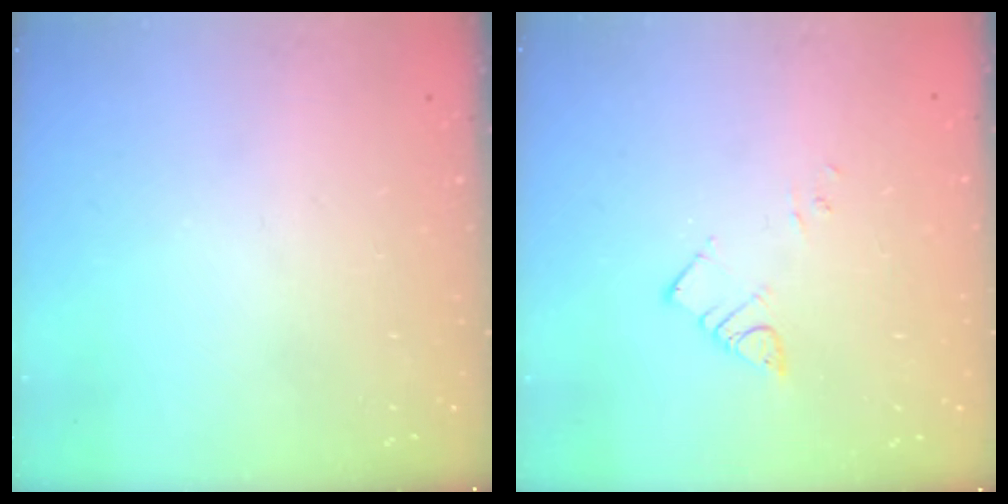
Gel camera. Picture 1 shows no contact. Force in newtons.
{"total": 3.4, "press": 3.4, "slide": 0.3}